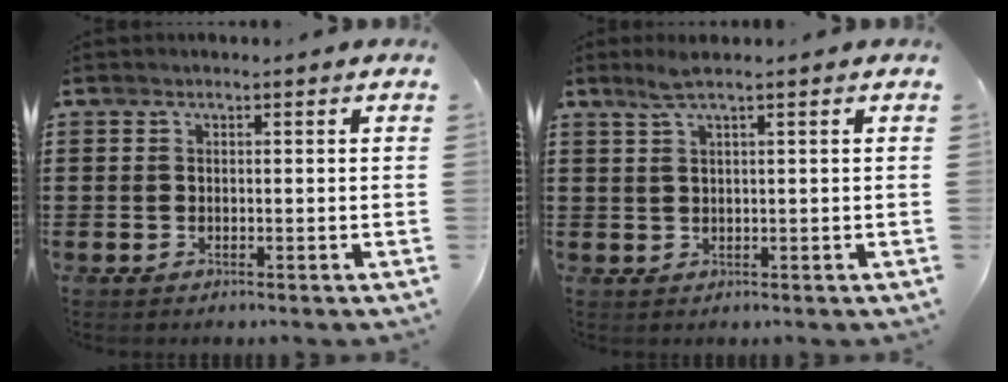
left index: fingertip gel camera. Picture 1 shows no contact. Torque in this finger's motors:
{"motor_torque": [0.21, -0.16, 0.08, 0.07]}